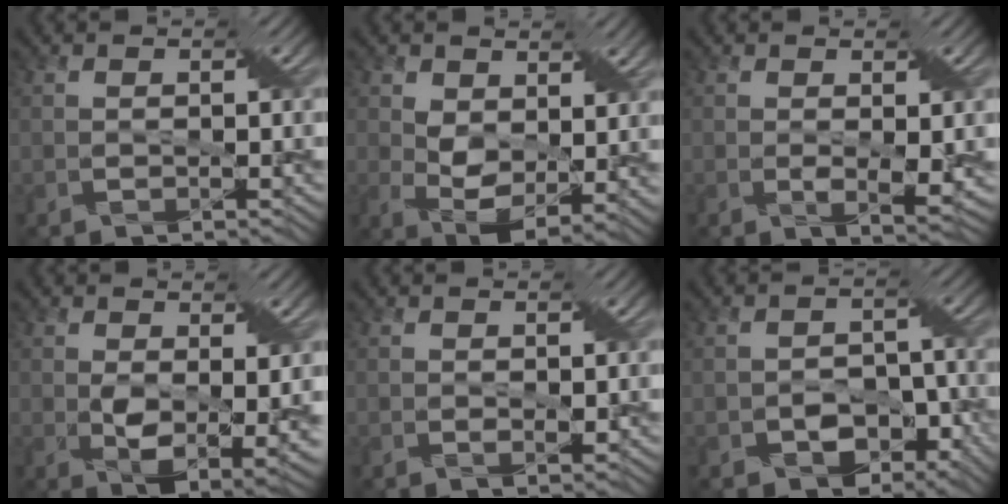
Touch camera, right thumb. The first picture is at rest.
{"total": 5.6, "force": [2.1, 3.4, 4.0], "torque": [-0.080, -0.010, 0.038]}
{"total": 2.6, "force": [0.4, 0.7, 2.5], "torque": [-0.044, -0.009, 0.011]}
{"total": 6.9, "force": [0.4, 3.4, 6.0], "torque": [-0.110, -0.019, 0.019]}
{"total": 1.3, "force": [0.2, 0.7, 1.1], "torque": [-0.017, -0.006, 0.009]}
{"total": 6.7, "force": [-3.7, 4.6, 3.1], "torque": [-0.042, -0.007, -0.057]}